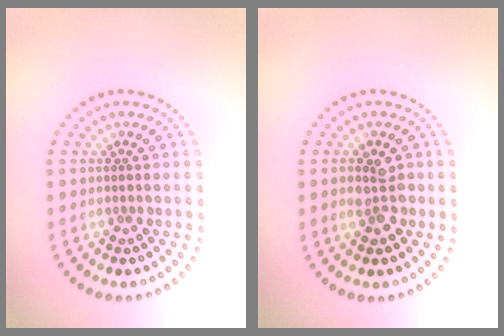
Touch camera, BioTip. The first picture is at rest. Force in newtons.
{"total": 2.4, "press": 2.4, "slide": 0.1}